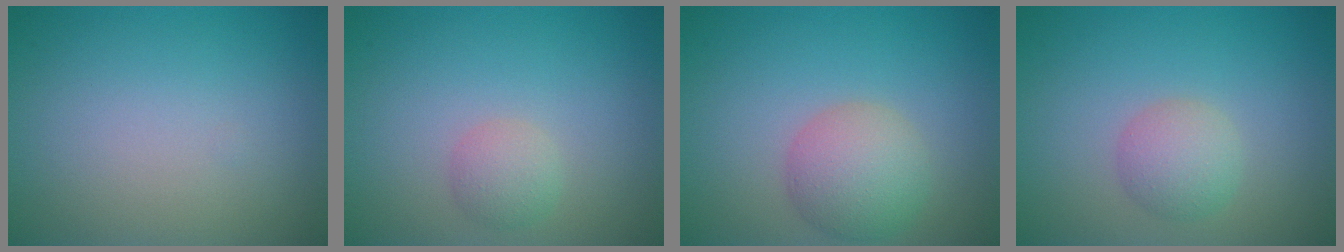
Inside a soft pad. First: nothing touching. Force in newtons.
{"total": 1.8, "press": 1.8, "slide": 0.1}
{"total": 4.3, "press": 4.3, "slide": 0.4}
{"total": 2.6, "press": 2.6, "slide": 0.1}